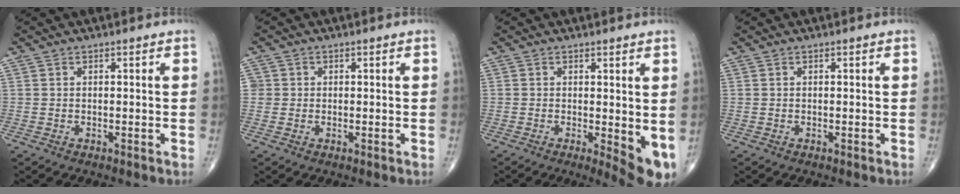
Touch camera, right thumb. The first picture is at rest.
{"total": 1.8, "force": [0.1, 1.8, 0.1], "torque": [0.012, 0.005, -0.001]}
{"total": 6.7, "force": [-0.4, 2.6, 6.2], "torque": [-0.076, -0.014, -0.001]}
{"total": 0.0}